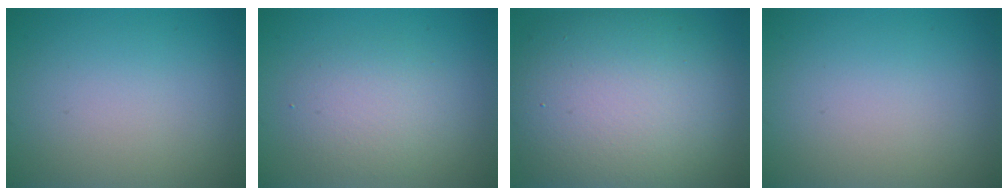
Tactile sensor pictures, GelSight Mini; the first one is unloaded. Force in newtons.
{"total": 2.9, "press": 2.9, "slide": 0.2}
{"total": 12.9, "press": 12.9, "slide": 1.0}
{"total": 0.0}